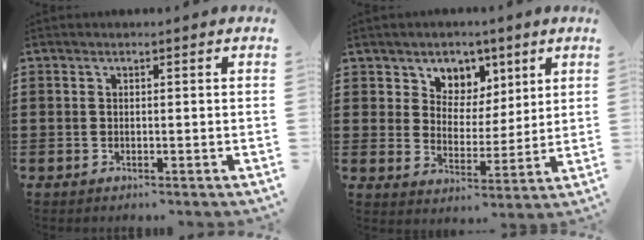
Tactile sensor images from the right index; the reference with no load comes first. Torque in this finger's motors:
{"motor_torque": [0.26, 0.11, 0.17, 0.05]}